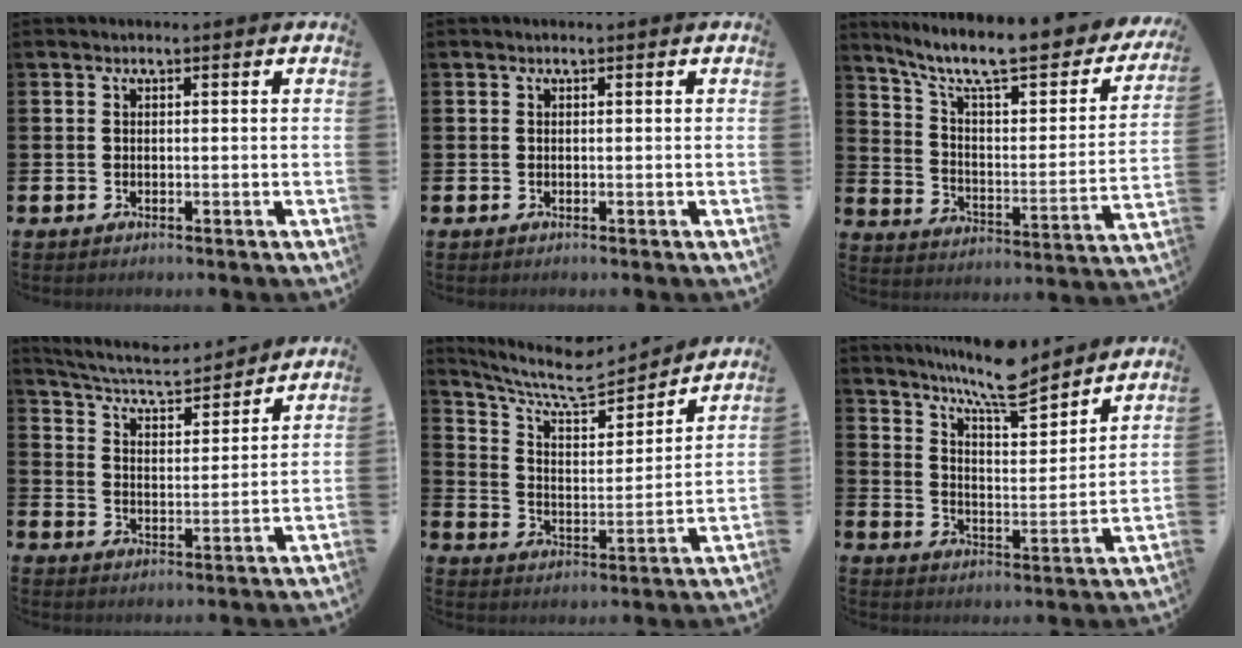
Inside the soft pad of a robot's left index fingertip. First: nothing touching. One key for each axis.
{"total": 0.0}
{"total": 10.8, "fx": 8.7, "fy": 2.7, "fz": 5.7, "tx": -0.130, "ty": -0.066, "tz": 0.143}
{"total": 6.1, "fx": 5.7, "fy": 1.1, "fz": 1.8, "tx": -0.068, "ty": -0.040, "tz": 0.097}
{"total": 8.9, "fx": 7.9, "fy": 2.2, "fz": 3.5, "tx": -0.103, "ty": -0.057, "tz": 0.135}
{"total": 9.2, "fx": 8.5, "fy": 1.4, "fz": 3.1, "tx": -0.079, "ty": -0.055, "tz": 0.153}